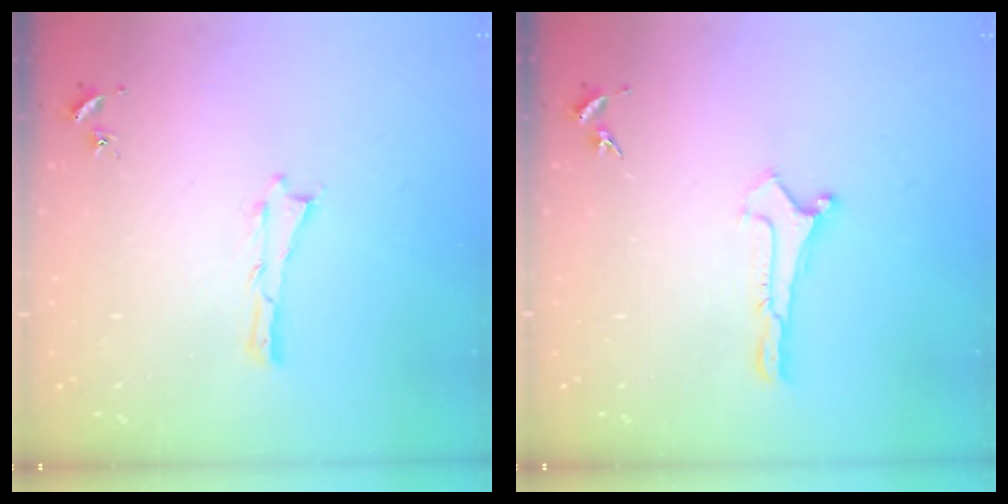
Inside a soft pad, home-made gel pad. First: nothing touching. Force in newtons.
{"total": 0.0}